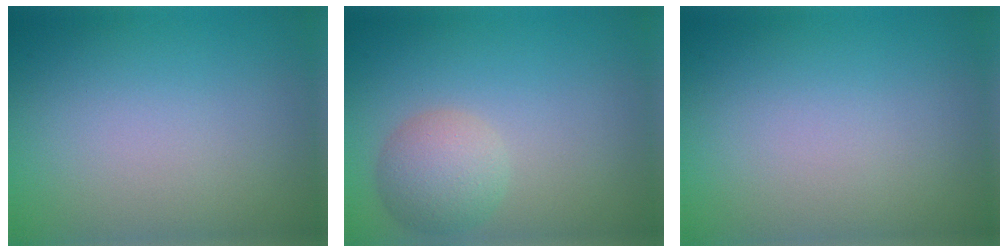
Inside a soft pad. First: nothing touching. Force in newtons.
{"total": 3.5, "press": 3.5, "slide": 0.2}
{"total": 0.0}